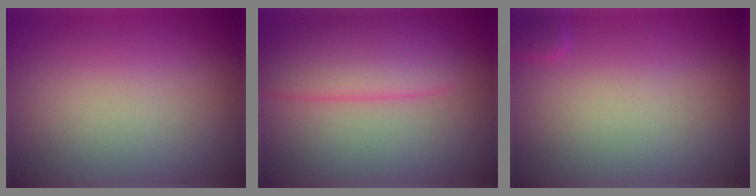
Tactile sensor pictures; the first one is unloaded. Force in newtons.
{"total": 4.4, "press": 4.4, "slide": 0.2}
{"total": 0.8, "press": 0.8, "slide": 0.1}